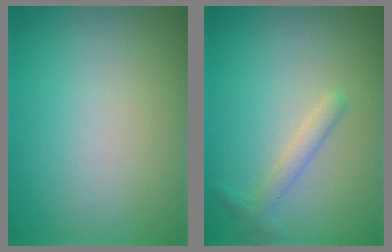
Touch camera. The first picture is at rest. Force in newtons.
{"total": 1.7, "press": 1.7, "slide": 0.1}